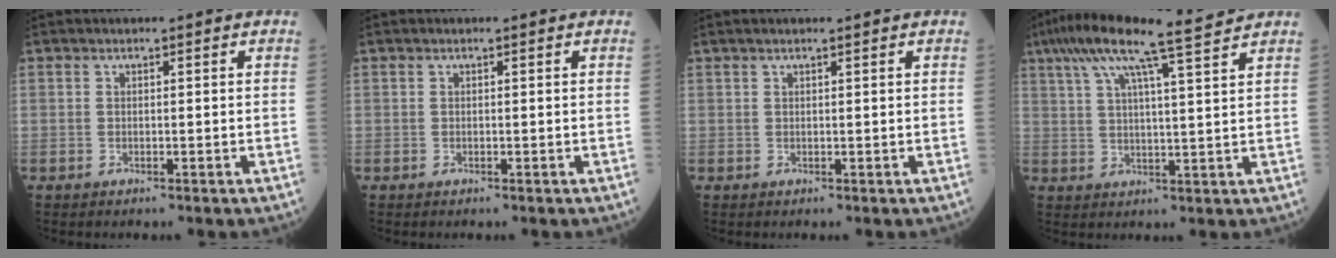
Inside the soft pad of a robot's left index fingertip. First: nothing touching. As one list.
[{"total": 0.0}, {"total": 1.8, "force": [1.3, -0.1, 1.1], "torque": [-0.018, 0.013, 0.021]}, {"total": 11.8, "force": [9.1, -0.5, 7.5], "torque": [-0.136, 0.030, 0.139]}]